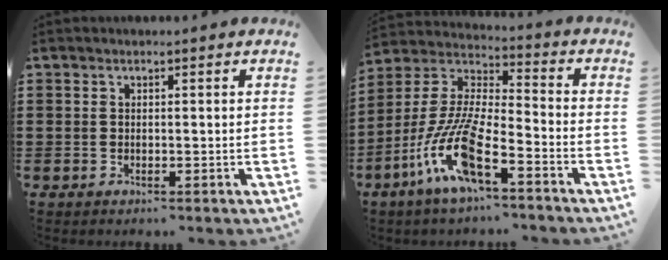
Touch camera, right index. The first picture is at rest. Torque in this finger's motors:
{"motor_torque": [2.14, 0.00, 1.05, 0.21]}